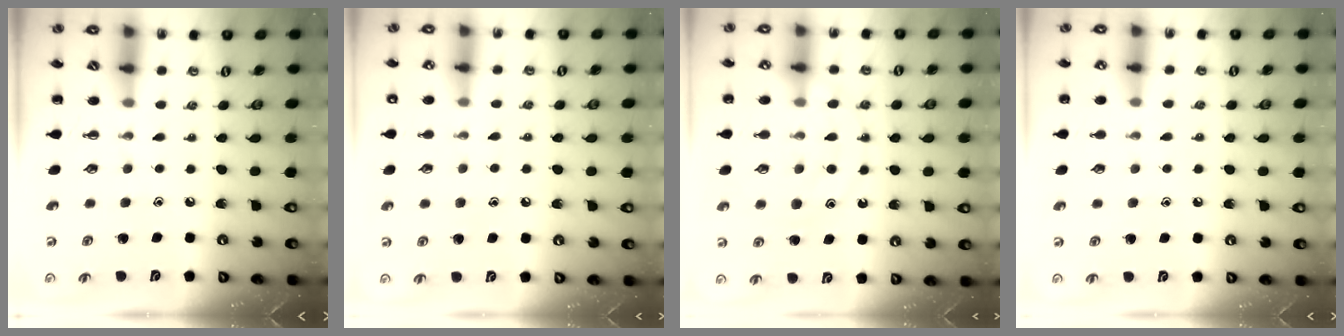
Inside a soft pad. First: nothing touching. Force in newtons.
{"total": 6.4, "press": 6.2, "slide": 1.6}
{"total": 12.3, "press": 12.3, "slide": 1.0}
{"total": 5.5, "press": 5.2, "slide": 1.6}